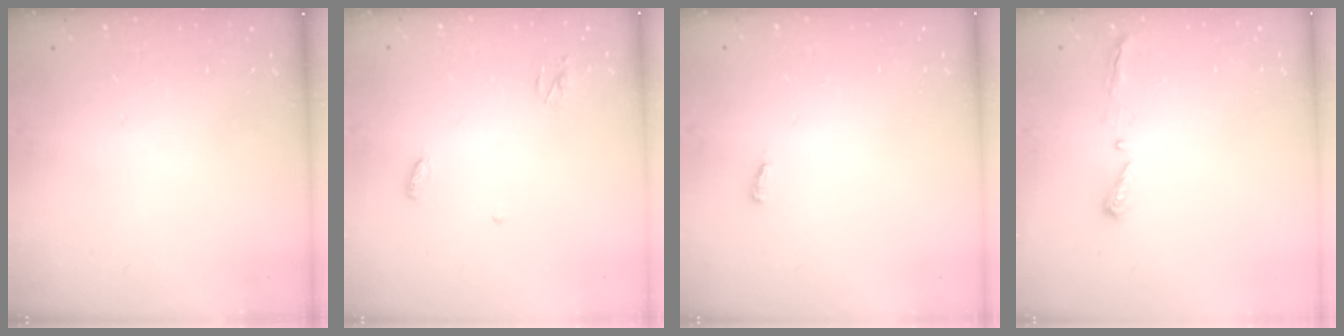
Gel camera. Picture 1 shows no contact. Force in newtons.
{"total": 3.5, "press": 3.5, "slide": 0.2}
{"total": 2.6, "press": 2.4, "slide": 1.0}
{"total": 4.4, "press": 4.3, "slide": 0.6}